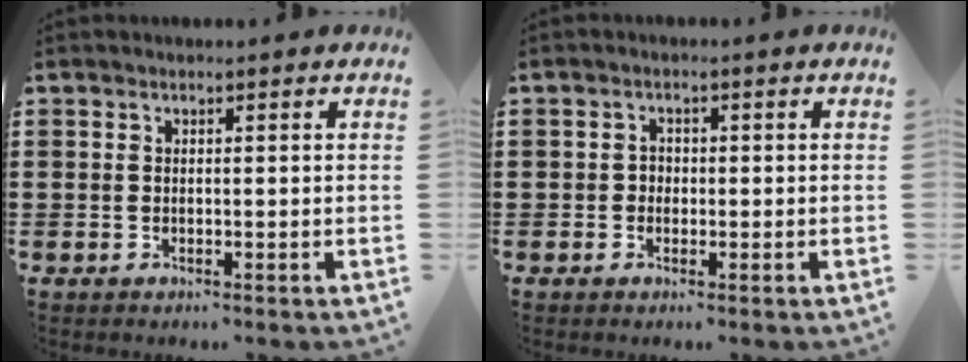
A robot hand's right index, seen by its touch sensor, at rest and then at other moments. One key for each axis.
{"total": 1.4, "fx": -0.5, "fy": 1.2, "fz": 0.5, "tx": -0.012, "ty": 0.003, "tz": -0.011}